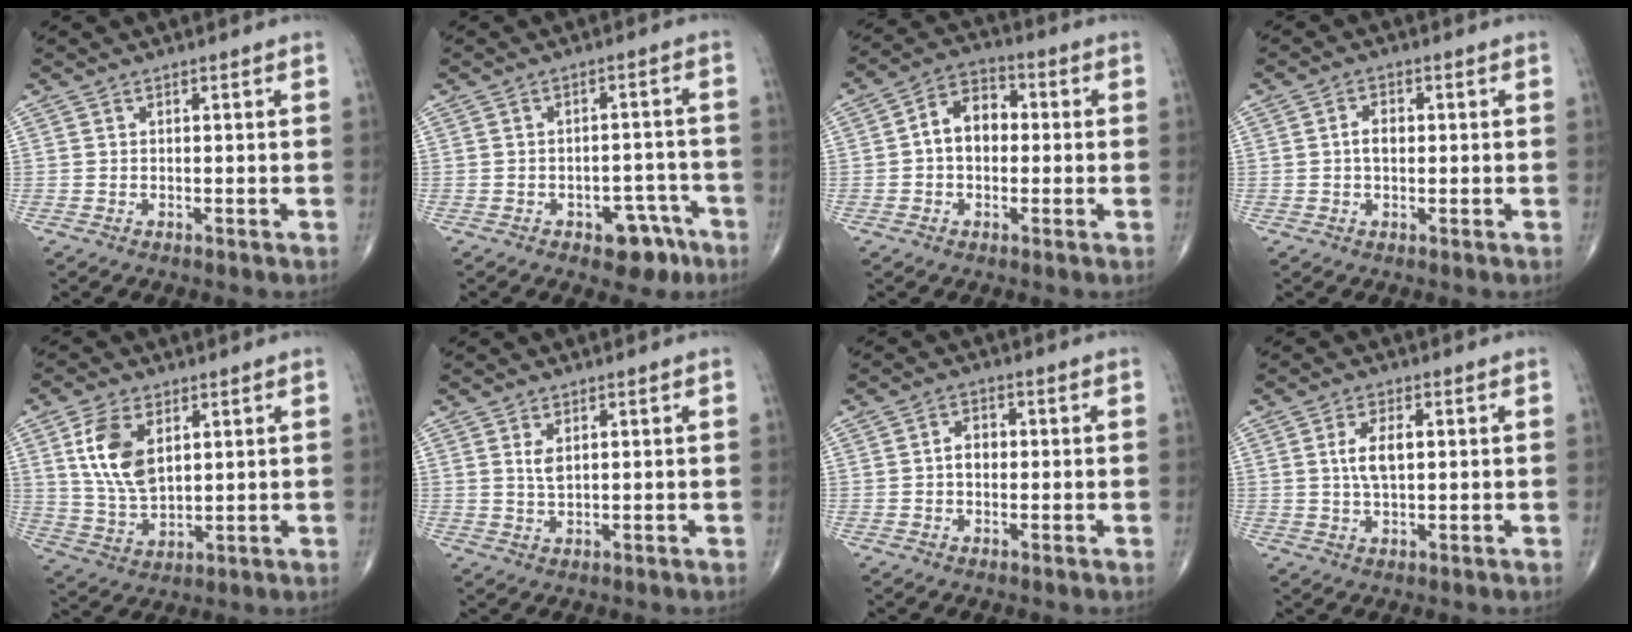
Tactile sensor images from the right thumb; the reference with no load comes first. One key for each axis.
{"total": 6.9, "fx": -4.0, "fy": 4.1, "fz": 3.9, "tx": -0.017, "ty": 0.037, "tz": -0.048}
{"total": 8.3, "fx": 0.2, "fy": 5.9, "fz": 5.9, "tx": -0.077, "ty": 0.027, "tz": -0.007}
{"total": 3.1, "fx": 0.1, "fy": 2.0, "fz": 2.3, "tx": -0.039, "ty": 0.008, "tz": 0.000}
{"total": 10.9, "fx": 3.7, "fy": 6.1, "fz": 8.2, "tx": -0.151, "ty": -0.015, "tz": 0.078}
{"total": 2.4, "fx": 0.9, "fy": 1.1, "fz": 1.9, "tx": -0.035, "ty": -0.005, "tz": 0.024}
{"total": 3.1, "fx": -0.1, "fy": 2.3, "fz": 2.1, "tx": -0.027, "ty": 0.011, "tz": -0.005}
{"total": 5.1, "fx": 1.0, "fy": 2.3, "fz": 4.4, "tx": -0.086, "ty": 0.001, "tz": 0.019}